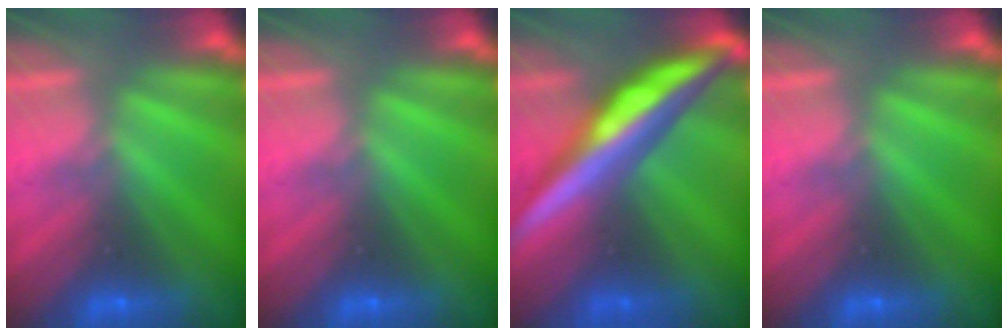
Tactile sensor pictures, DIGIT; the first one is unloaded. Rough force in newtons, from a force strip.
{"total": 0.0}
{"total": 6.3}
{"total": 0.0}